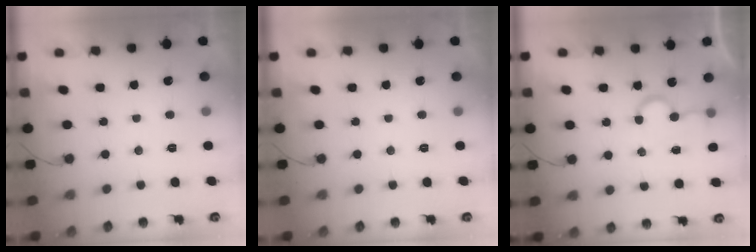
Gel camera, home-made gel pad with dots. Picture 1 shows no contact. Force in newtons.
{"total": 0.0}
{"total": 5.4, "press": 5.4, "slide": 0.4}